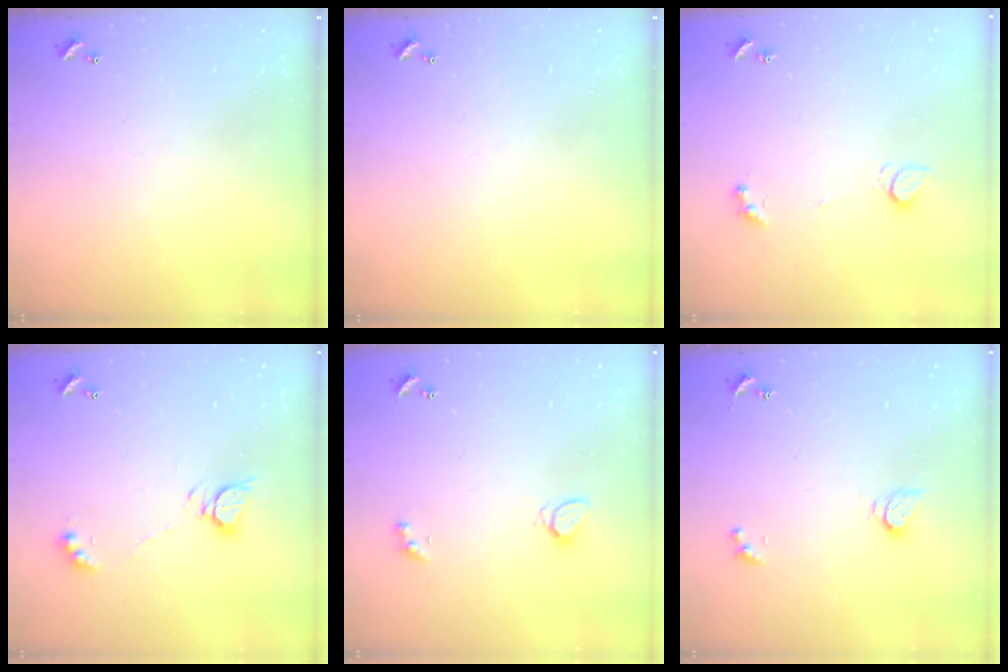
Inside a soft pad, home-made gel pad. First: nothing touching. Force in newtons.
{"total": 0.0}
{"total": 1.4, "press": 1.2, "slide": 0.6}
{"total": 6.6, "press": 6.6, "slide": 0.7}
{"total": 2.1, "press": 2.0, "slide": 0.6}
{"total": 2.6, "press": 2.6, "slide": 0.2}